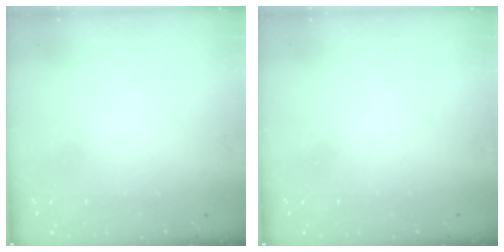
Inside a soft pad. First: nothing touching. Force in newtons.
{"total": 0.0}